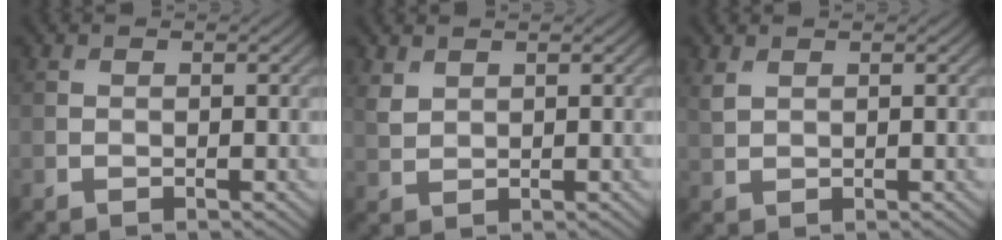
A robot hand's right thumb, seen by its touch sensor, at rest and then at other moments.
{"total": 1.9, "force": [1.3, 1.1, 0.8], "torque": [-0.027, -0.001, 0.033]}
{"total": 1.4, "force": [1.0, 0.6, 0.8], "torque": [-0.027, -0.001, 0.027]}